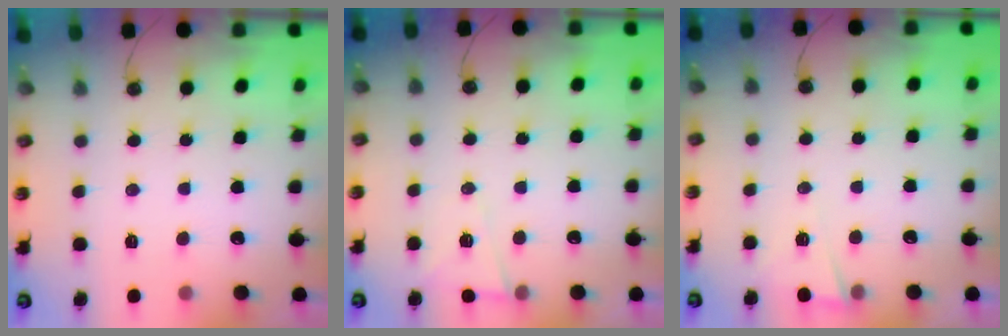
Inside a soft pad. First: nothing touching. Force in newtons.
{"total": 6.0, "press": 4.8, "slide": 3.6}
{"total": 2.9, "press": 2.7, "slide": 1.1}